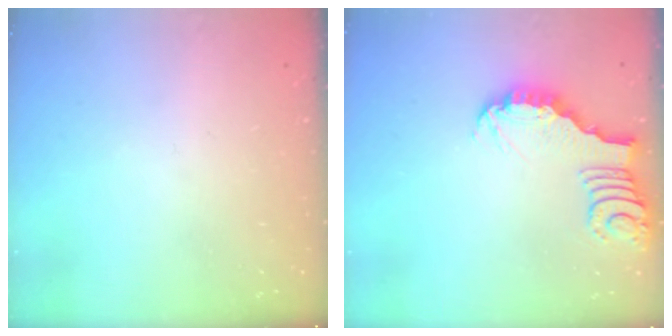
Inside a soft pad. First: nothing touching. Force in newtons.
{"total": 3.2, "press": 3.2, "slide": 0.2}